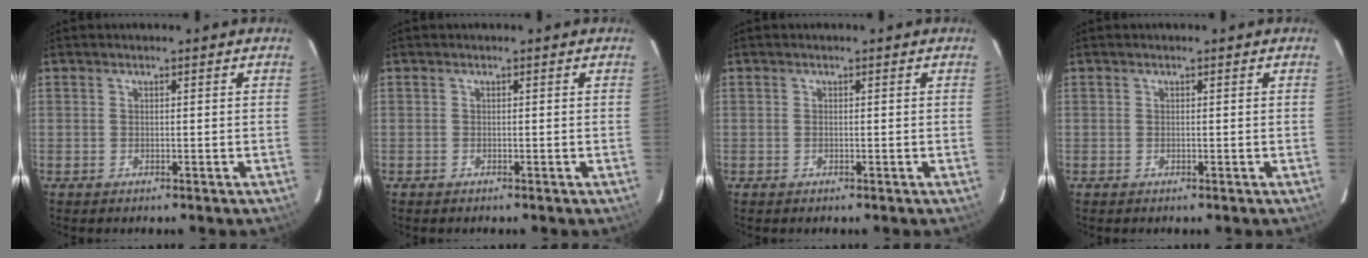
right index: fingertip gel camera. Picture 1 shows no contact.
{"total": 0.0}
{"total": 0.0}
{"total": 0.0}